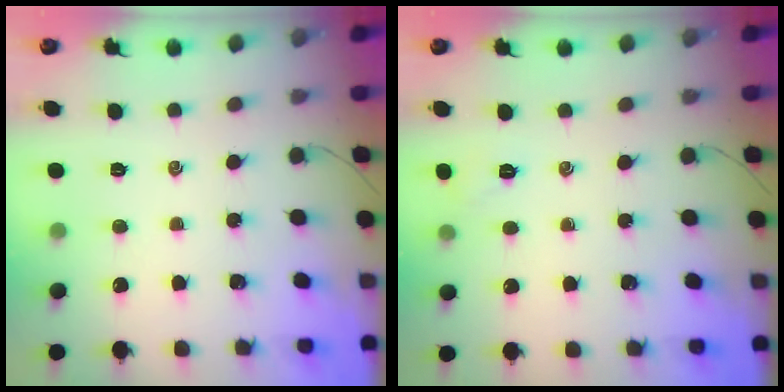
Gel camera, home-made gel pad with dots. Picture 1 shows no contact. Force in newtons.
{"total": 3.9, "press": 3.7, "slide": 1.1}